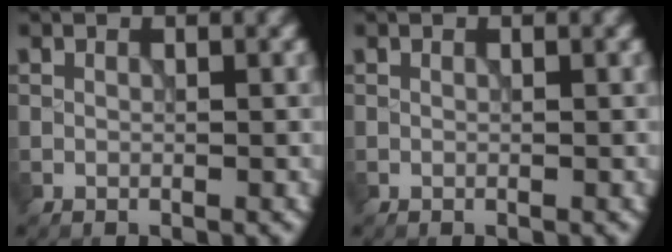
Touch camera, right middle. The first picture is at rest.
{"total": 0.0}